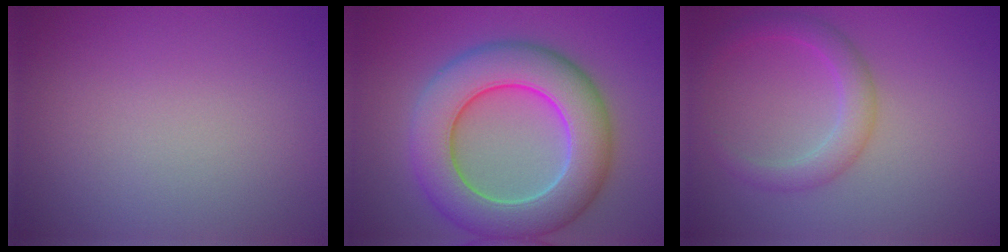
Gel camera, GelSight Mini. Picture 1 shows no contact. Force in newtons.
{"total": 9.8, "press": 9.7, "slide": 0.4}
{"total": 2.7, "press": 2.7, "slide": 0.1}